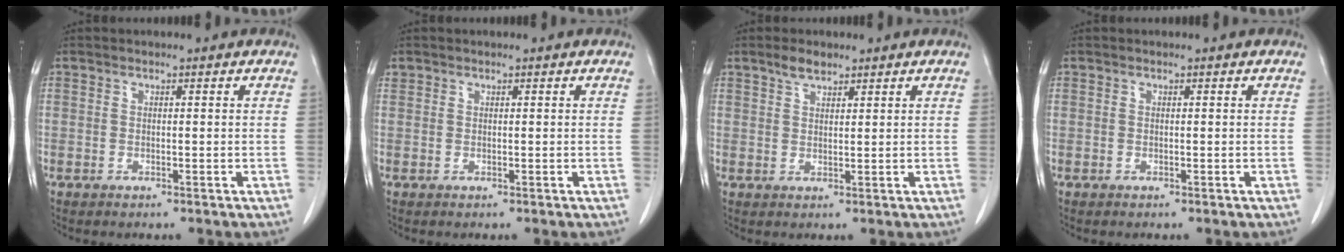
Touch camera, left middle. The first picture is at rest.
{"total": 0.6, "force": [0.4, 0.3, 0.0], "torque": [-0.001, 0.010, 0.008]}
{"total": 2.7, "force": [2.1, 1.0, 1.3], "torque": [-0.028, 0.004, 0.039]}
{"total": 0.0}